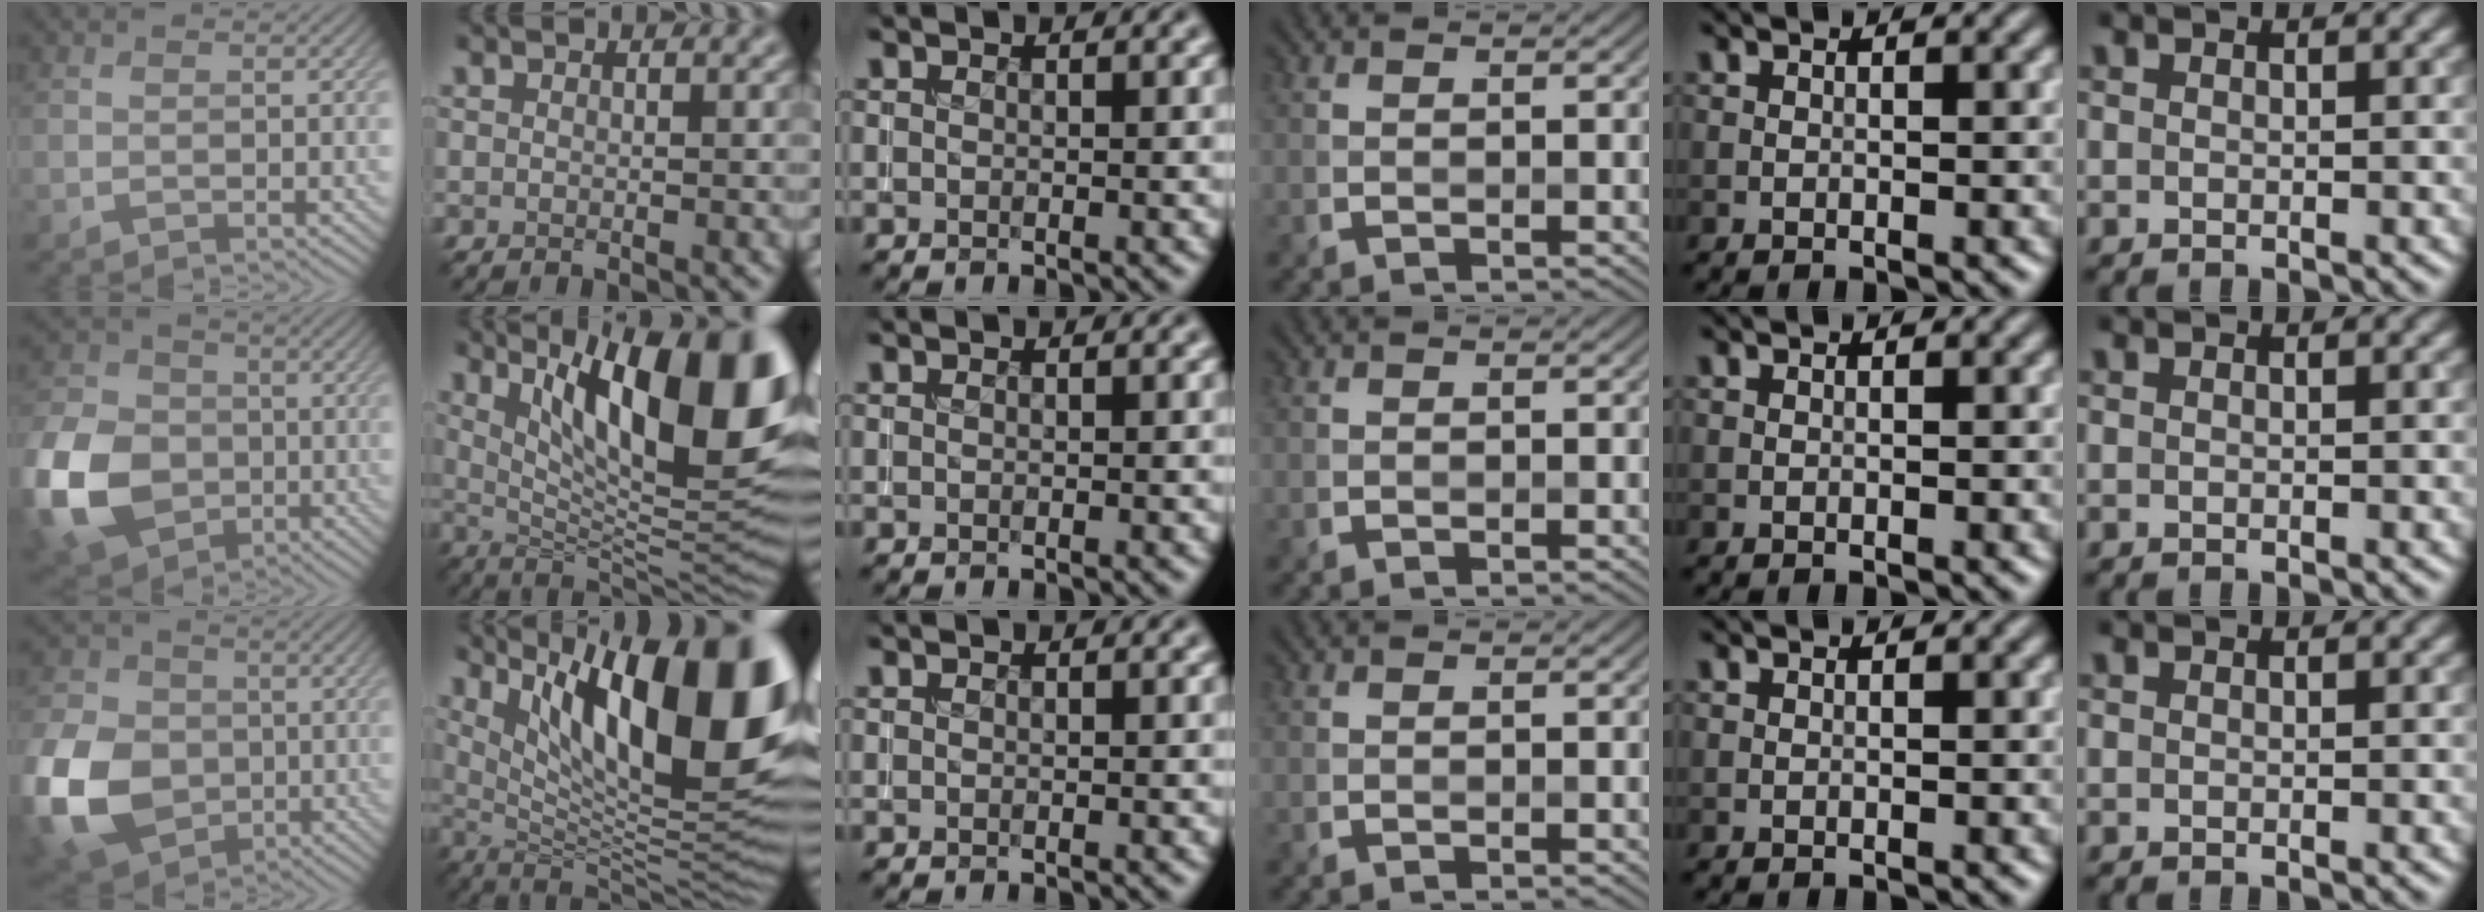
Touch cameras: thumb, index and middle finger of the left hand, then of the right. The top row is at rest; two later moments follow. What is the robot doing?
{"motion": "insert", "object": "coin"}